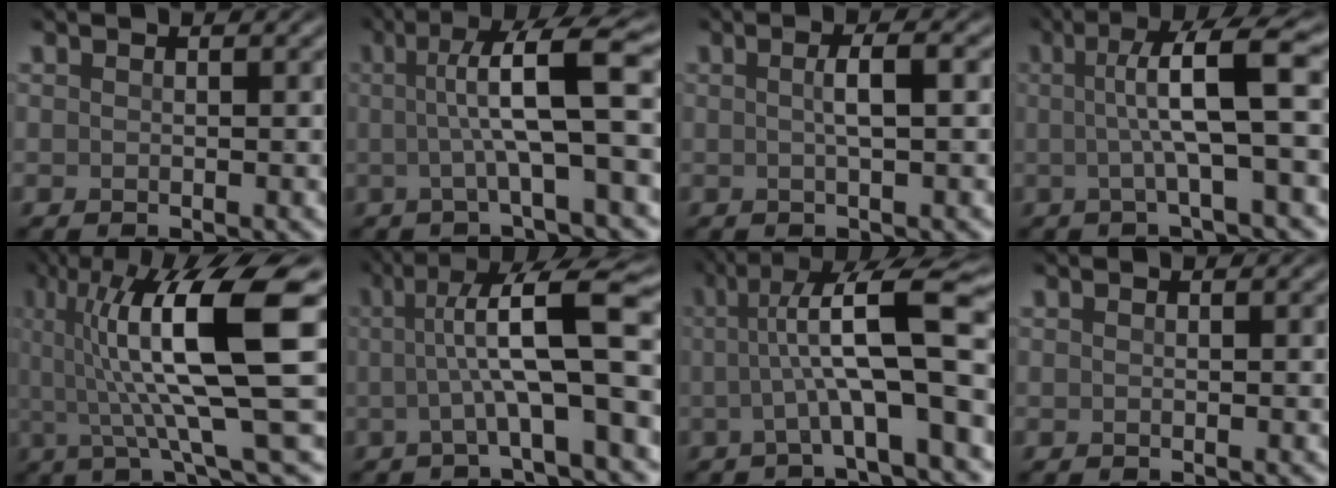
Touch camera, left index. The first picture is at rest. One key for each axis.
{"total": 7.2, "fx": 0.4, "fy": 1.2, "fz": 7.1, "tx": -0.111, "ty": 0.010, "tz": 0.004}
{"total": 2.4, "fx": 0.1, "fy": 0.5, "fz": 2.3, "tx": -0.037, "ty": 0.008, "tz": -0.001}
{"total": 6.5, "fx": 0.5, "fy": 1.1, "fz": 6.4, "tx": -0.103, "ty": 0.011, "tz": 0.004}
{"total": 12.4, "fx": 2.5, "fy": 2.5, "fz": 11.9, "tx": -0.189, "ty": 0.011, "tz": 0.049}
{"total": 9.1, "fx": 0.5, "fy": 1.7, "fz": 8.9, "tx": -0.126, "ty": 0.012, "tz": 0.002}
{"total": 10.2, "fx": 0.8, "fy": 2.1, "fz": 10.0, "tx": -0.143, "ty": 0.014, "tz": 0.009}
{"total": 0.0}